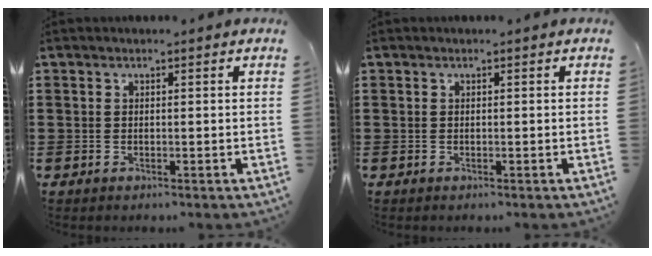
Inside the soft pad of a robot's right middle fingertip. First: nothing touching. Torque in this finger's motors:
{"motor_torque": [0.00, 0.00, 0.00, 0.00]}